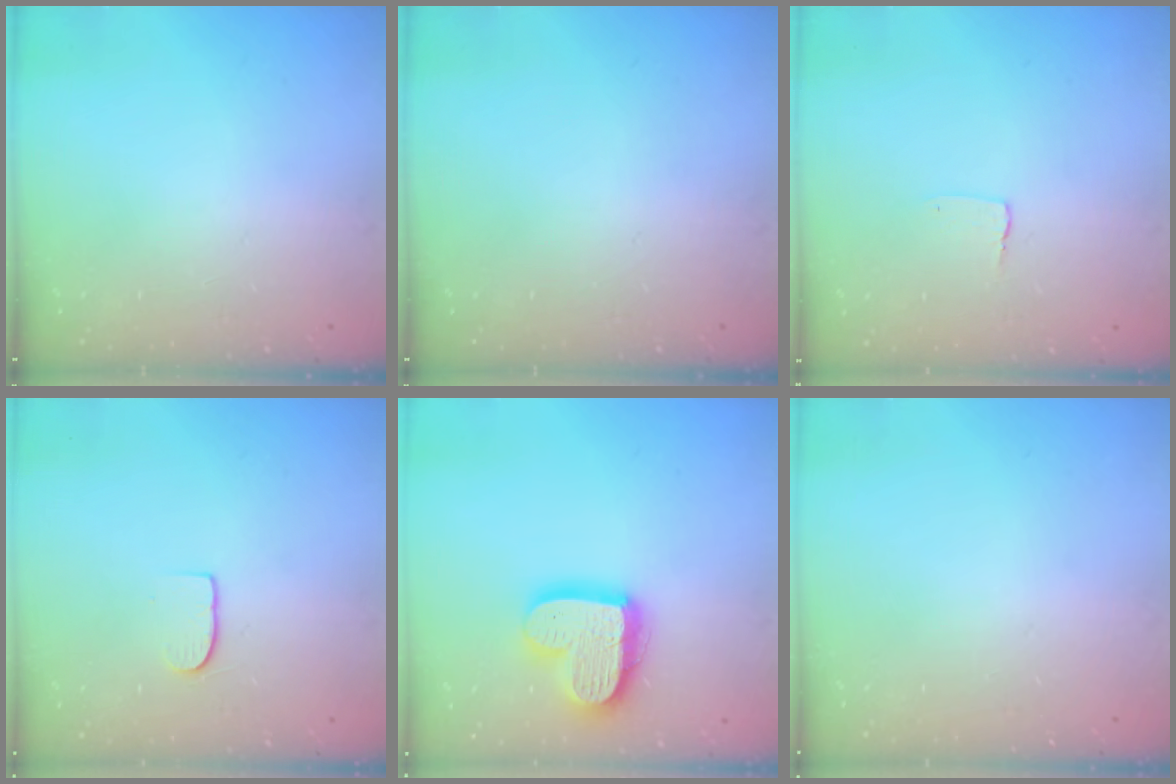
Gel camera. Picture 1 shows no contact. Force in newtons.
{"total": 0.0}
{"total": 2.7, "press": 2.7, "slide": 0.2}
{"total": 6.6, "press": 6.6, "slide": 0.7}
{"total": 17.4, "press": 17.3, "slide": 1.6}
{"total": 0.0}